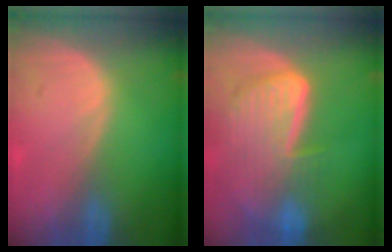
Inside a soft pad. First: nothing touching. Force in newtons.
{"total": 9.1, "press": 8.0, "slide": 4.3}